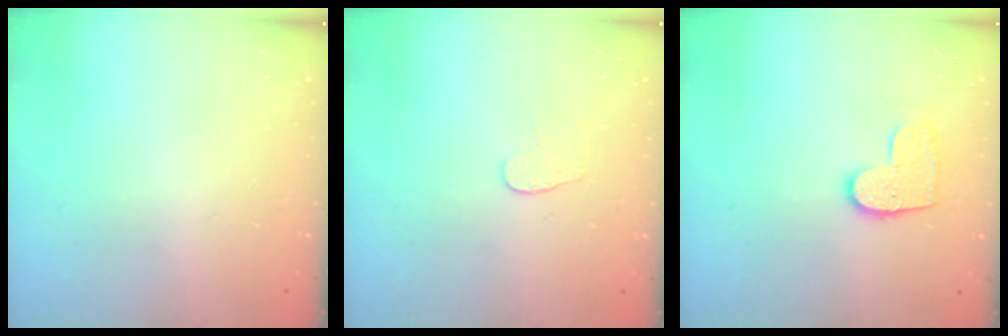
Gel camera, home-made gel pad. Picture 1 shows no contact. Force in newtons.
{"total": 3.4, "press": 3.4, "slide": 0.3}
{"total": 8.7, "press": 8.7, "slide": 0.4}